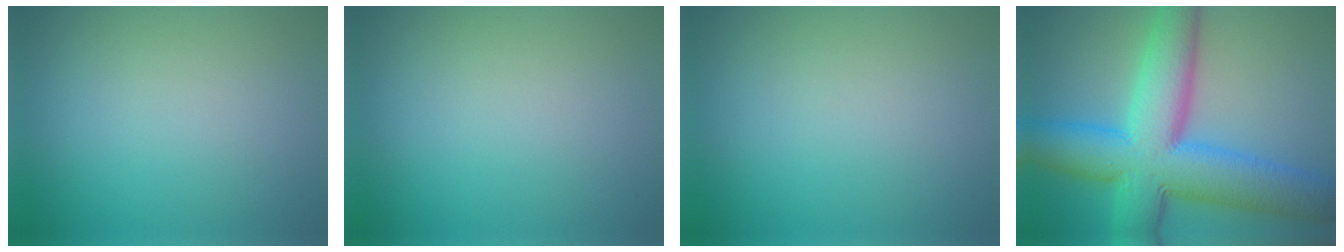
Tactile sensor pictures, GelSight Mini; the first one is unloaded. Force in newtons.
{"total": 0.0}
{"total": 0.0}
{"total": 12.6, "press": 12.6, "slide": 0.4}